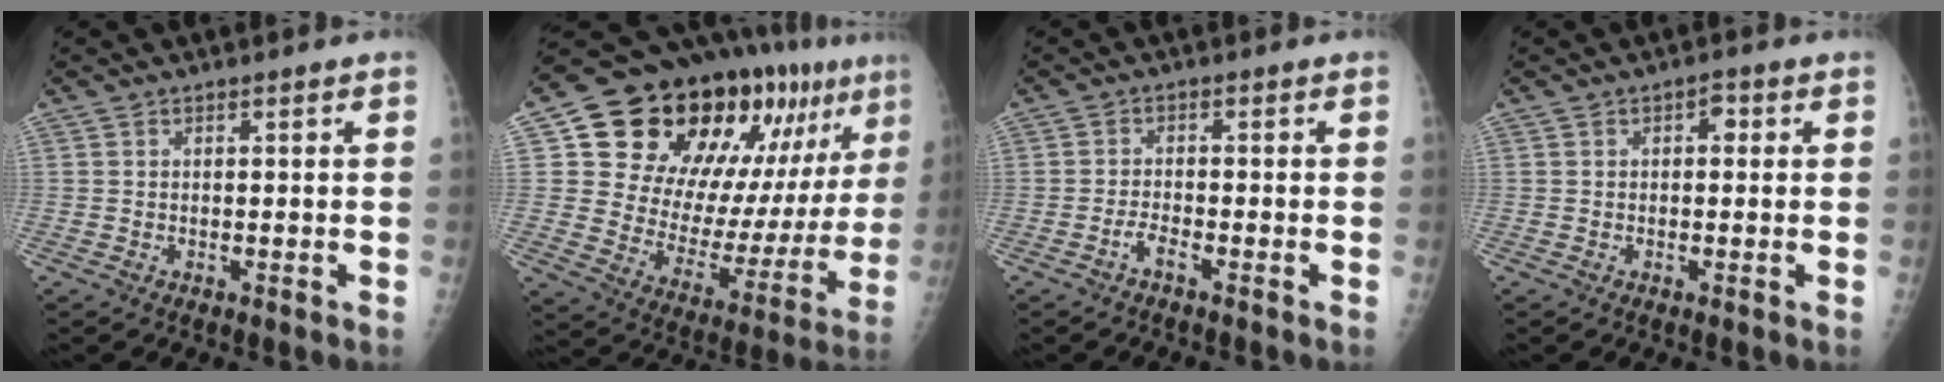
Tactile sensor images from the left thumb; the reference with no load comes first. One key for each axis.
{"total": 28.3, "fx": 14.5, "fy": 13.8, "fz": 20.0, "tx": -0.251, "ty": -0.016, "tz": 0.232}
{"total": 2.2, "fx": -1.5, "fy": 0.7, "fz": 1.4, "tx": -0.032, "ty": 0.009, "tz": -0.031}
{"total": 1.8, "fx": 0.4, "fy": 1.1, "fz": 1.4, "tx": -0.009, "ty": 0.005, "tz": -0.002}